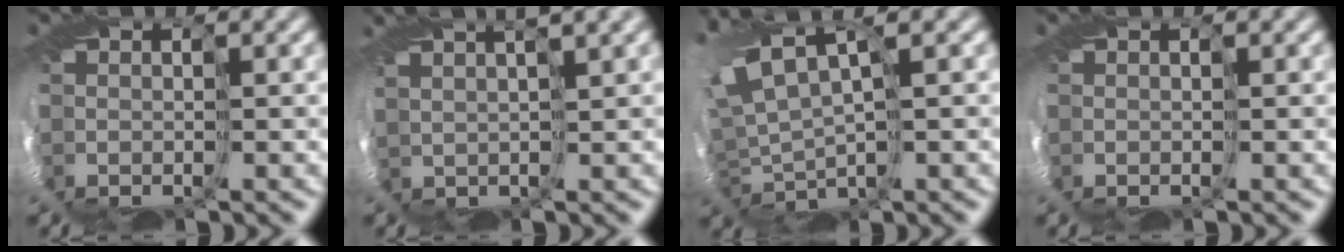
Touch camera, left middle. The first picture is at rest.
{"total": 3.2, "force": [2.4, -2.0, 0.8], "torque": [0.010, 0.019, 0.016]}
{"total": 2.9, "force": [1.4, -0.1, 2.5], "torque": [-0.068, -0.005, 0.022]}
{"total": 0.0}